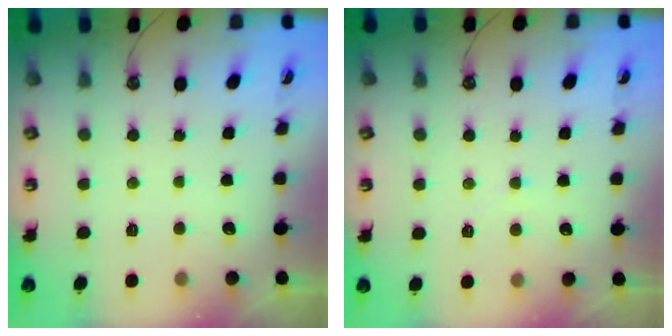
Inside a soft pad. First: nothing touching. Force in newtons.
{"total": 2.2, "press": 2.1, "slide": 0.3}